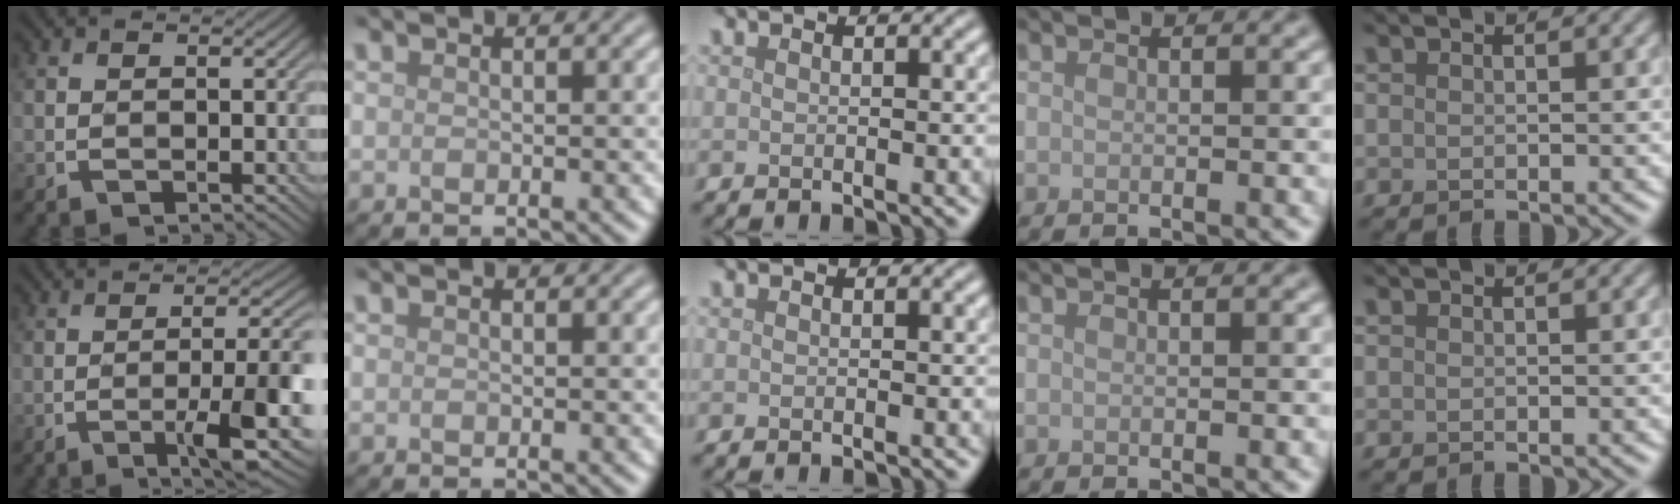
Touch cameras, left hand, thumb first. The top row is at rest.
{"thumb": {"total": 10.5, "force": [-4.2, 1.5, 9.5], "torque": [-0.142, 0.003, -0.060]}}